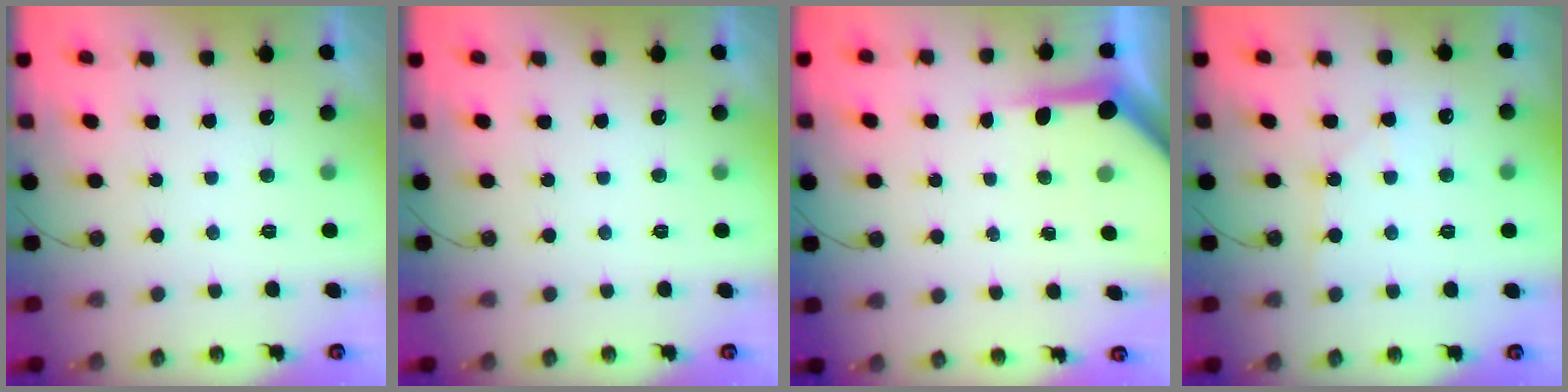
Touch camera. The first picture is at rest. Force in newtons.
{"total": 0.0}
{"total": 5.2, "press": 5.2, "slide": 0.2}
{"total": 5.2, "press": 5.2, "slide": 0.6}